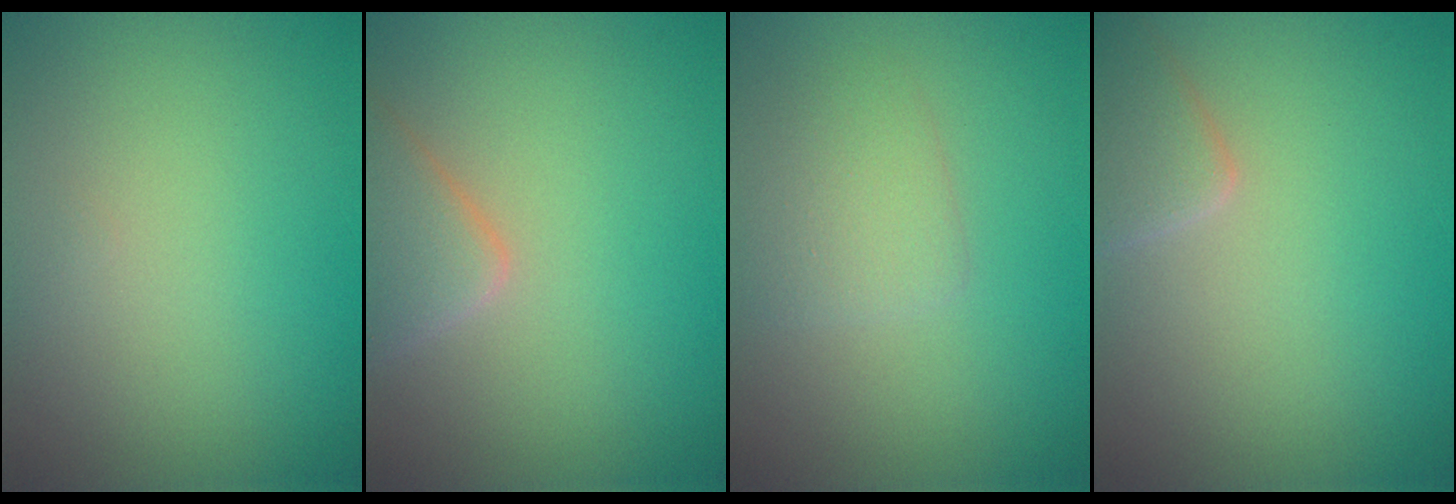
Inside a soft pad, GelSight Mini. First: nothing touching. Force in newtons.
{"total": 3.3, "press": 3.3, "slide": 0.4}
{"total": 2.0, "press": 2.0, "slide": 0.0}
{"total": 2.4, "press": 2.4, "slide": 0.1}